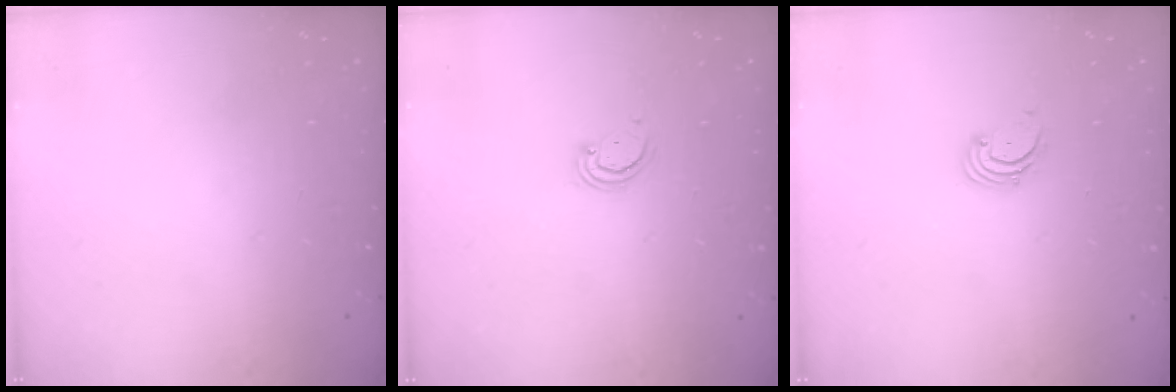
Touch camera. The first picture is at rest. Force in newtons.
{"total": 2.5, "press": 2.4, "slide": 0.2}
{"total": 1.7, "press": 1.6, "slide": 0.2}